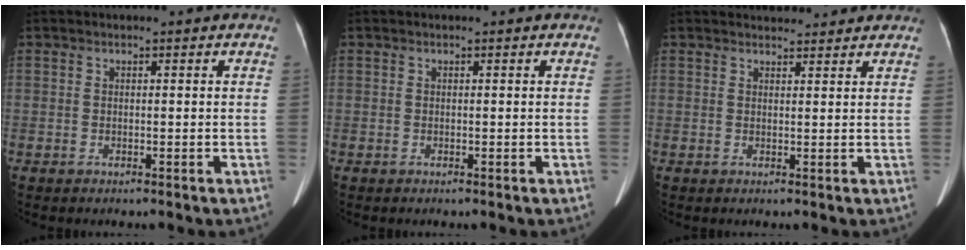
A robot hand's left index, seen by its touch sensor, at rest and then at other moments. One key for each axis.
{"total": 0.0}
{"total": 3.3, "fx": 3.3, "fy": 0.7, "fz": 0.3, "tx": -0.008, "ty": 0.016, "tz": 0.042}